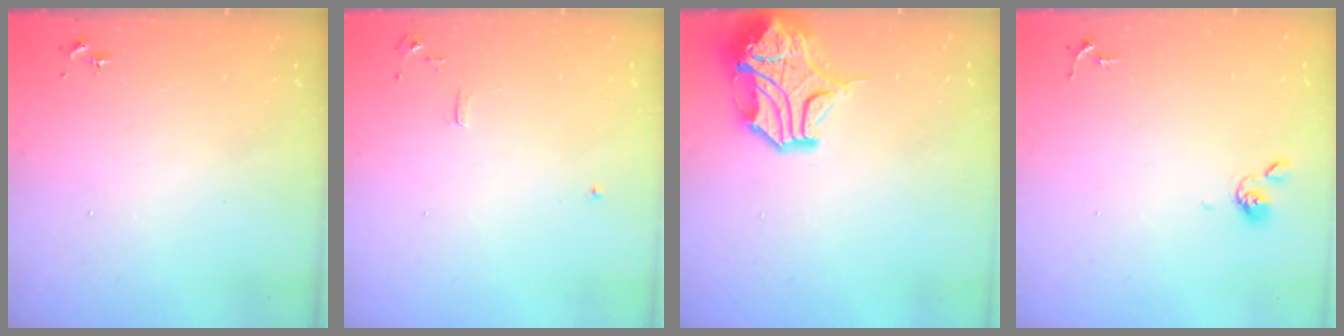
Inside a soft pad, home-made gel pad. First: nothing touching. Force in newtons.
{"total": 6.0, "press": 6.0, "slide": 0.7}
{"total": 15.8, "press": 15.6, "slide": 2.5}
{"total": 4.4, "press": 4.3, "slide": 0.8}